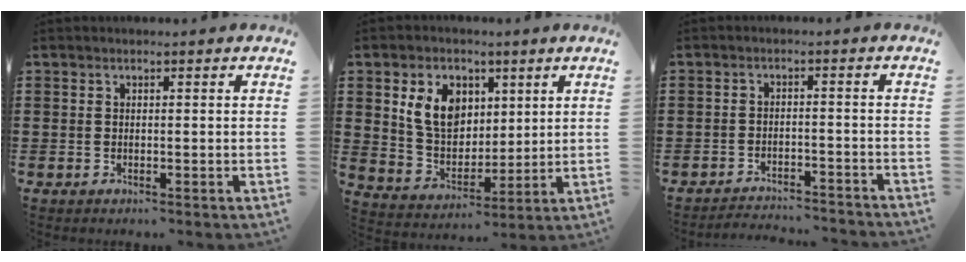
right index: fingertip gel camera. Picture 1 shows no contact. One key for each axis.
{"total": 8.5, "fx": 3.1, "fy": 6.4, "fz": 4.6, "tx": -0.109, "ty": 0.012, "tz": 0.053}
{"total": 3.0, "fx": -3.0, "fy": 0.1, "fz": 0.1, "tx": -0.008, "ty": 0.000, "tz": -0.064}